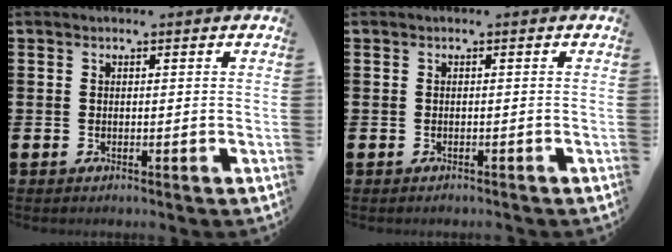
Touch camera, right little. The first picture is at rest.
{"total": 0.0}